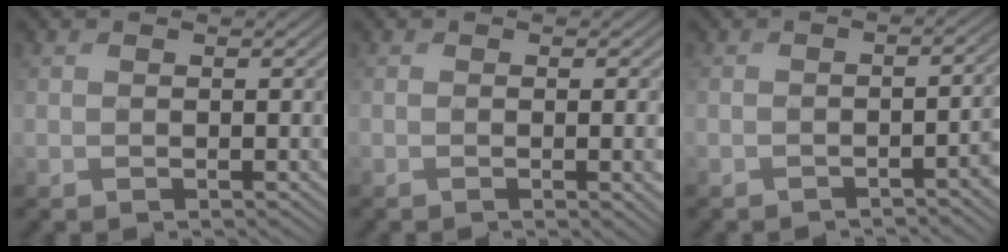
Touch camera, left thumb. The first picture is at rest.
{"total": 3.5, "force": [-0.3, 0.8, 3.4], "torque": [-0.049, 0.000, -0.004]}
{"total": 3.2, "force": [-1.5, 0.7, 2.8], "torque": [-0.026, 0.008, -0.029]}